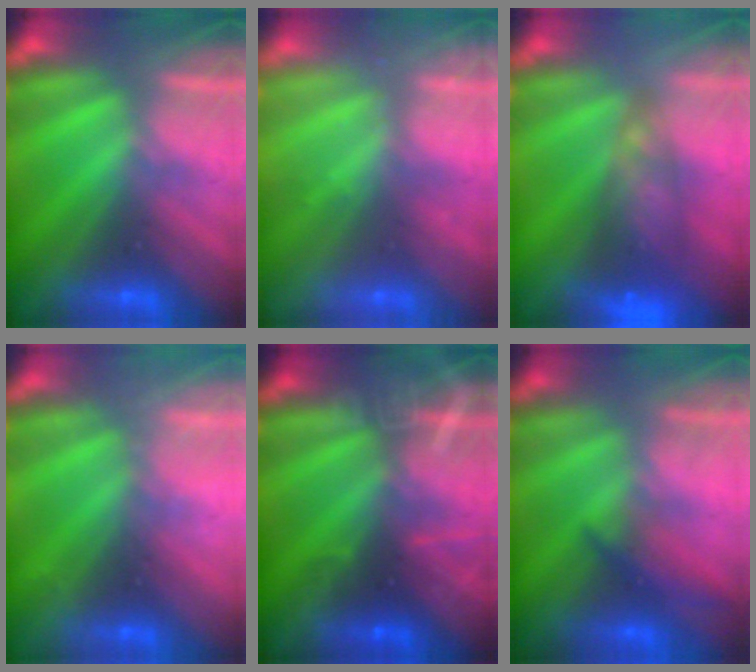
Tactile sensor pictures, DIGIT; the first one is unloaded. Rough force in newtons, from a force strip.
{"total": 2.3}
{"total": 7.7}
{"total": 2.3}
{"total": 3.3}
{"total": 1.9}